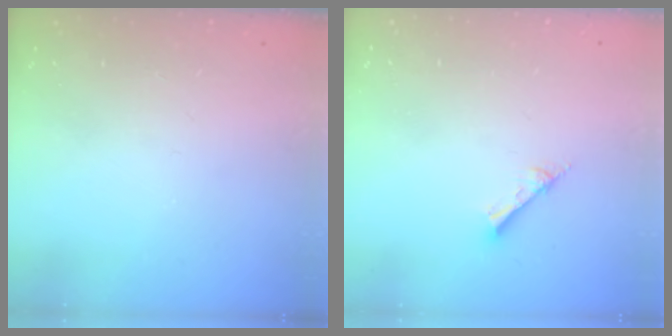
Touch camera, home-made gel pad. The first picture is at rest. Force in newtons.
{"total": 2.6, "press": 2.6, "slide": 0.1}